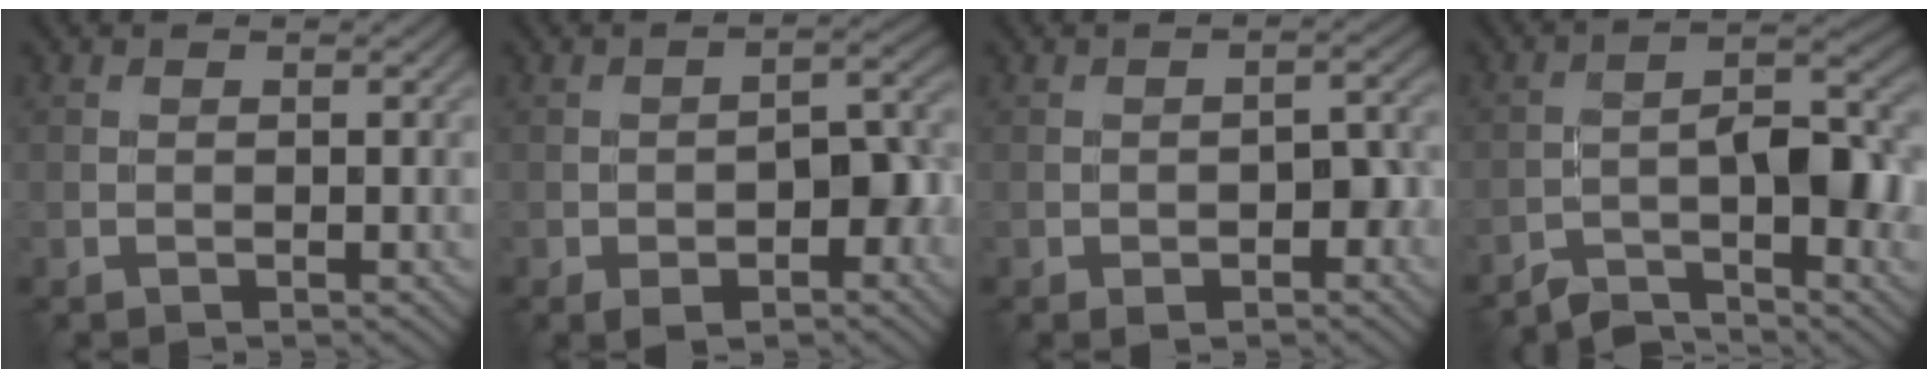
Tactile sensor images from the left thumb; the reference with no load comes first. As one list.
[{"total": 7.9, "force": [-3.0, 3.7, 6.3], "torque": [-0.092, -0.006, -0.044]}, {"total": 4.4, "force": [-1.8, 2.1, 3.5], "torque": [-0.049, -0.001, -0.024]}, {"total": 8.0, "force": [-4.8, 2.6, 5.9], "torque": [-0.086, 0.007, -0.090]}]